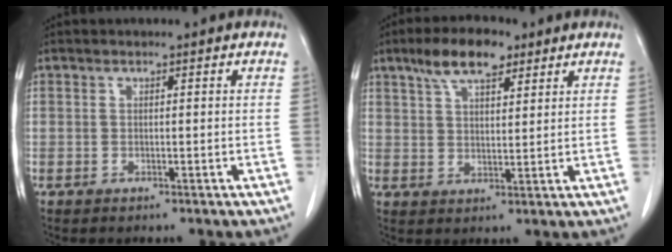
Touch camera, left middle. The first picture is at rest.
{"total": 8.0, "force": [5.3, 2.8, 5.3], "torque": [-0.100, 0.015, 0.095]}